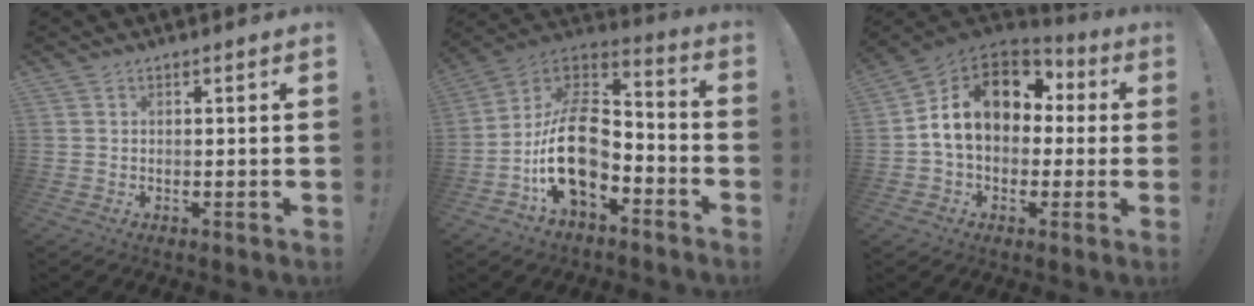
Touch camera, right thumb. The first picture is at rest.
{"total": 20.5, "force": [-5.4, 13.3, 14.7], "torque": [-0.268, 0.030, -0.085]}
{"total": 17.0, "force": [4.2, 12.2, 11.0], "torque": [-0.163, 0.002, 0.086]}